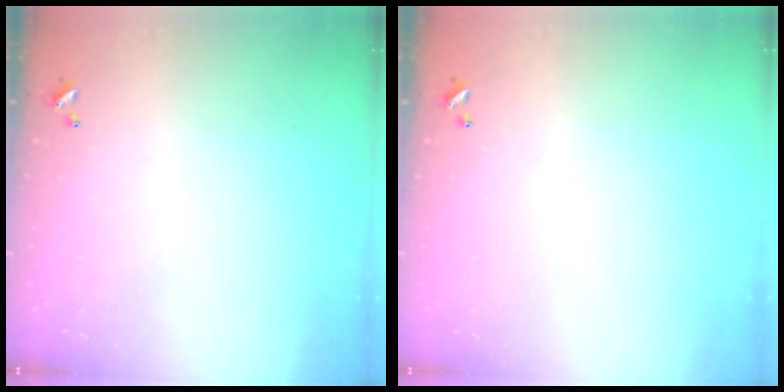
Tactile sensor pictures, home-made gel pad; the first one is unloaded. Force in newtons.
{"total": 0.0}